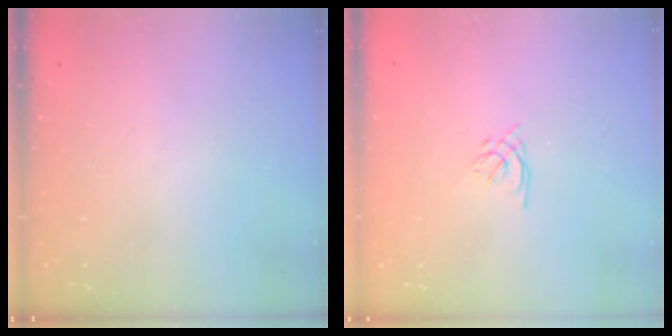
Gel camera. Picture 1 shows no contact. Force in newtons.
{"total": 1.6, "press": 1.5, "slide": 0.5}